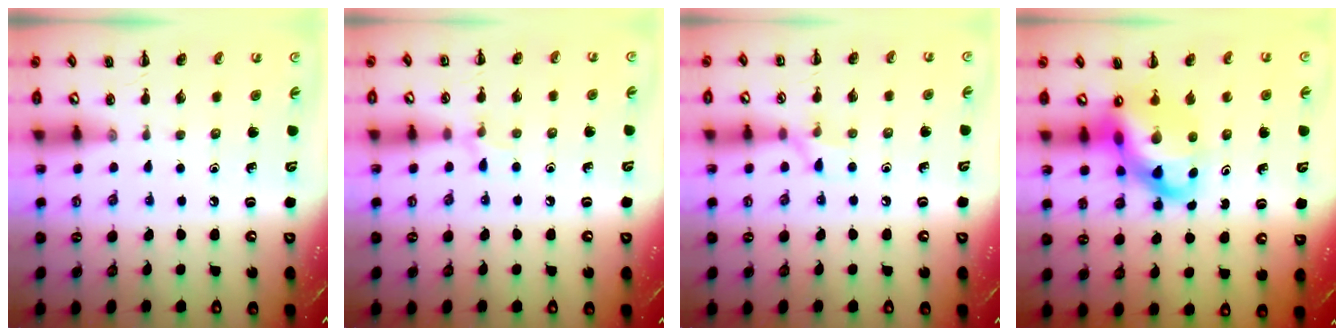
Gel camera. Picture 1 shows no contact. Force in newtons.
{"total": 5.1, "press": 4.8, "slide": 1.7}
{"total": 6.1, "press": 5.7, "slide": 2.2}
{"total": 11.2, "press": 10.8, "slide": 3.1}